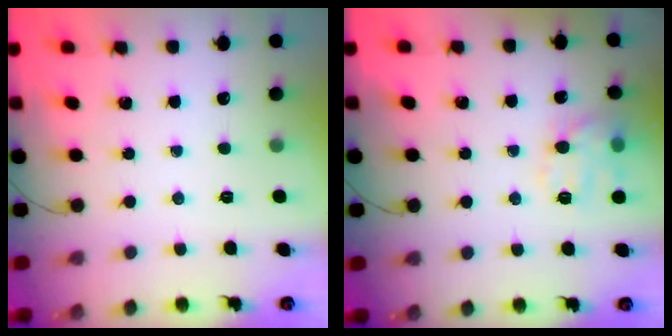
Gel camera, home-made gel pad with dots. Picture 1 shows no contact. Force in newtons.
{"total": 11.5, "press": 11.5, "slide": 0.6}